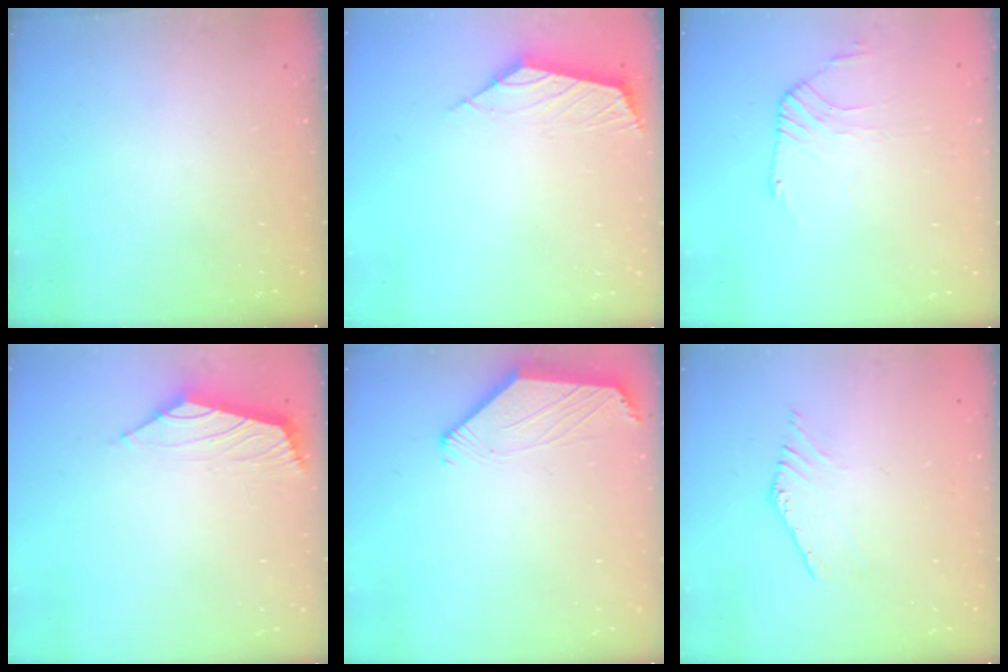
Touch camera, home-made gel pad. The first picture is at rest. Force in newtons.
{"total": 2.7, "press": 2.6, "slide": 0.7}
{"total": 3.2, "press": 3.1, "slide": 0.7}
{"total": 2.3, "press": 2.2, "slide": 0.6}
{"total": 0.8, "press": 0.8, "slide": 0.1}
{"total": 0.0}